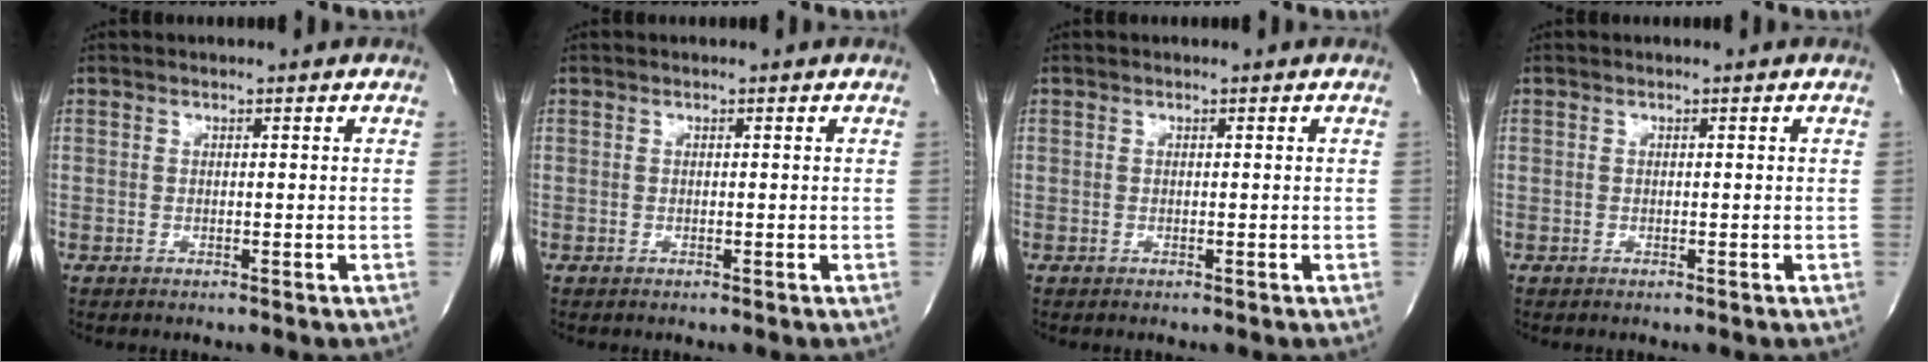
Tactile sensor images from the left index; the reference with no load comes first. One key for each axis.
{"total": 0.0}
{"total": 0.0}
{"total": 0.0}